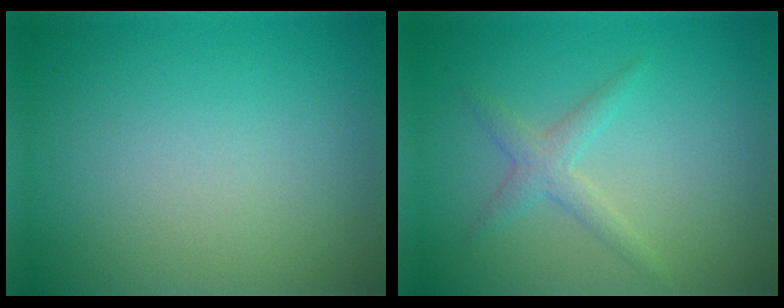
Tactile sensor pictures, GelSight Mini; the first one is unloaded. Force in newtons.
{"total": 1.9, "press": 1.9, "slide": 0.1}